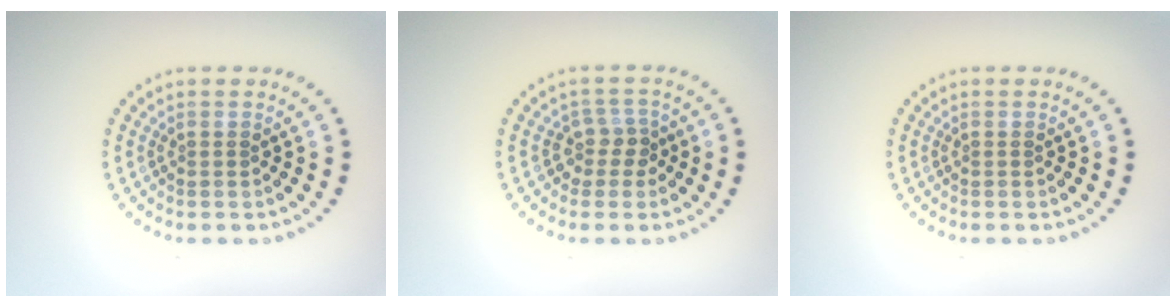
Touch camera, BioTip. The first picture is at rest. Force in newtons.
{"total": 2.2, "press": 1.7, "slide": 1.4}
{"total": 0.0}